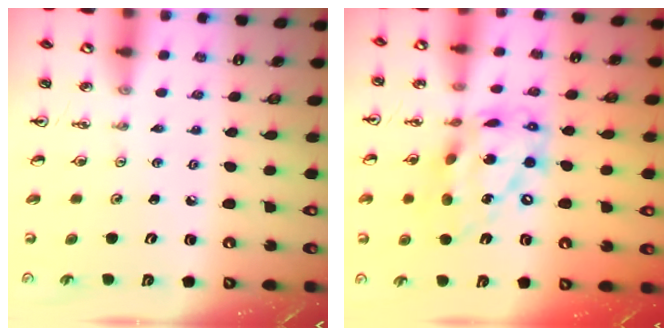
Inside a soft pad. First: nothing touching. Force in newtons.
{"total": 17.5, "press": 17.4, "slide": 1.4}